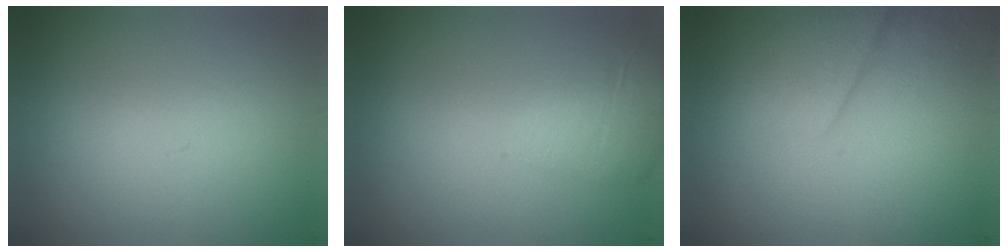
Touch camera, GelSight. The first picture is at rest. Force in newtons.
{"total": 2.1}
{"total": 2.6}